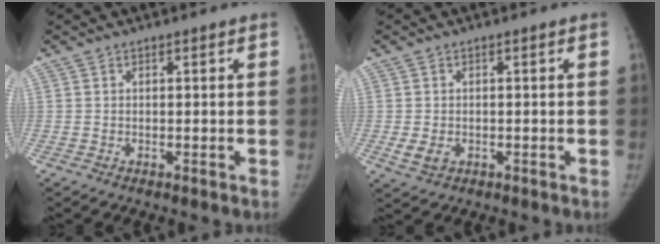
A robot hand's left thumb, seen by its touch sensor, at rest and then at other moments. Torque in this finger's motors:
{"motor_torque": [-0.01, 0.02, 0.17, -0.16, 0.01]}